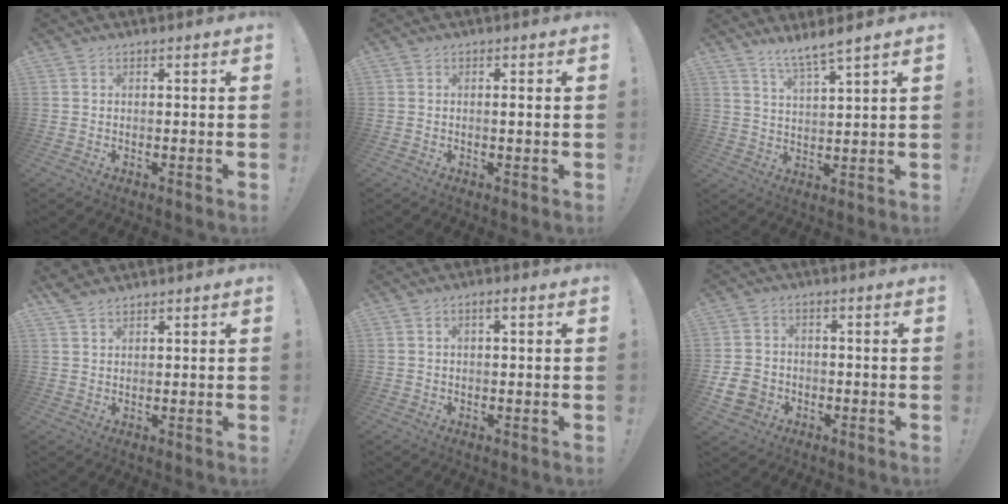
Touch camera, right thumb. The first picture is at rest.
{"total": 0.7, "force": [0.1, 0.0, 0.7], "torque": [-0.008, -0.003, -0.001]}
{"total": 6.0, "force": [5.3, -0.5, 2.8], "torque": [-0.056, -0.036, 0.092]}
{"total": 2.9, "force": [2.5, 1.1, 0.9], "torque": [-0.005, -0.015, 0.047]}
{"total": 1.8, "force": [0.4, 0.5, 1.7], "torque": [-0.031, 0.002, 0.004]}
{"total": 8.0, "force": [-3.1, 6.6, 3.2], "torque": [-0.062, 0.021, -0.057]}